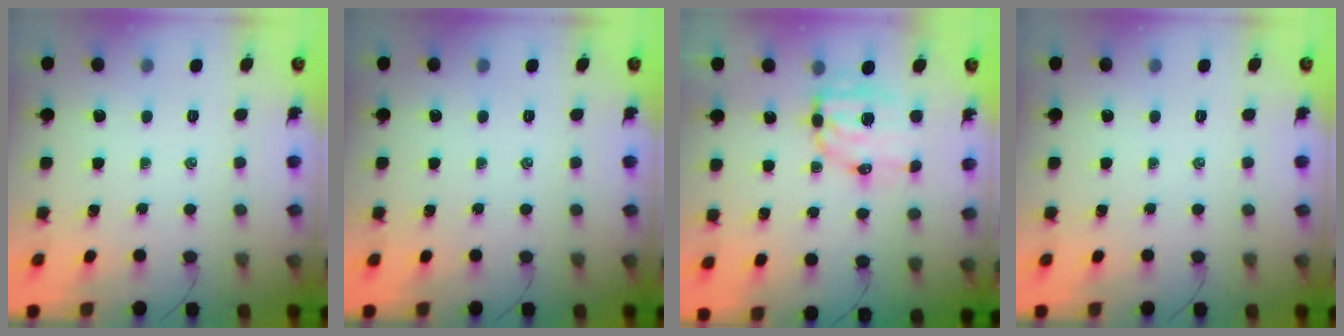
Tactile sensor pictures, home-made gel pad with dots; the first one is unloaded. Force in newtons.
{"total": 0.0}
{"total": 8.6, "press": 8.5, "slide": 1.8}
{"total": 0.0}